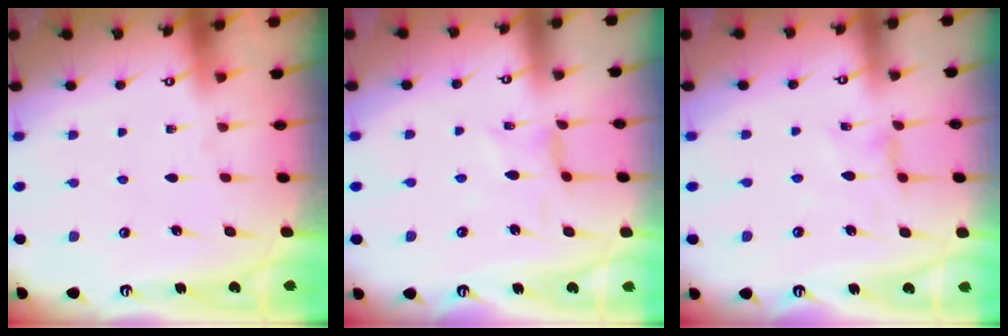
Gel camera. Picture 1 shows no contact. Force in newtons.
{"total": 1.6, "press": 1.5, "slide": 0.3}
{"total": 1.4, "press": 1.3, "slide": 0.3}